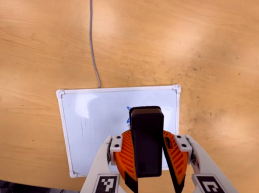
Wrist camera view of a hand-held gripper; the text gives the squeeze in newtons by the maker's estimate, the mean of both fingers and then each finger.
{"total": 8.3, "left": 8.7, "right": 7.9}